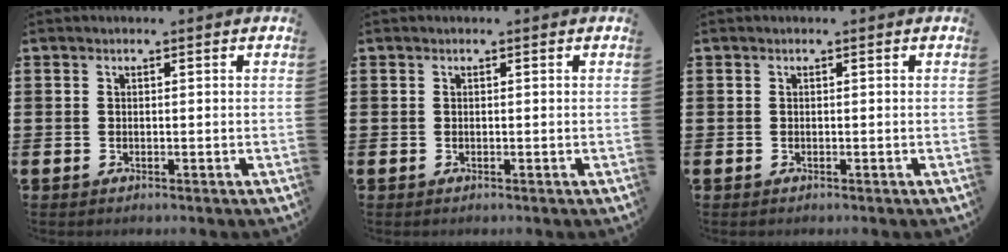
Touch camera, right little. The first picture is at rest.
{"total": 0.0}
{"total": 0.0}